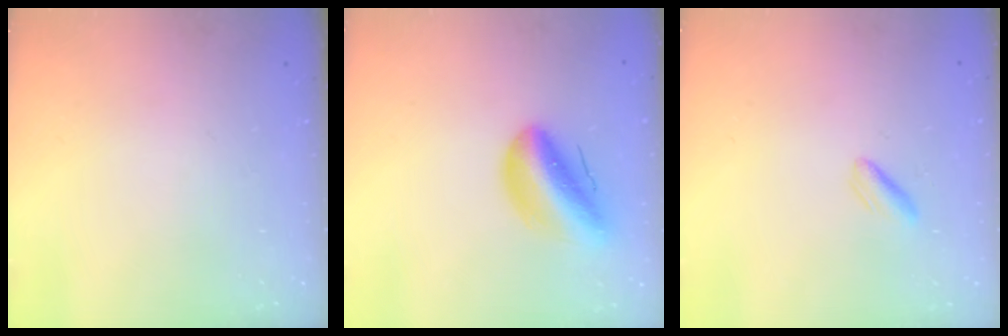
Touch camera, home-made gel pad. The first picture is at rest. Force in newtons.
{"total": 12.5, "press": 12.0, "slide": 3.4}
{"total": 2.1, "press": 2.0, "slide": 0.7}